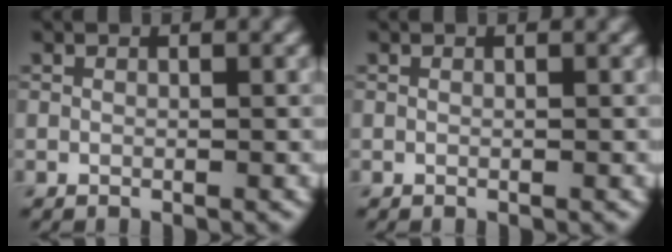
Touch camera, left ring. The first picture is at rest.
{"total": 0.0}